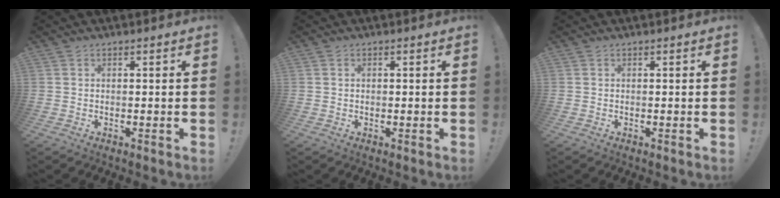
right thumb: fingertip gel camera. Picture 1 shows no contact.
{"total": 0.6, "force": [0.2, 0.5, 0.2], "torque": [-0.005, 0.003, 0.005]}
{"total": 0.0}